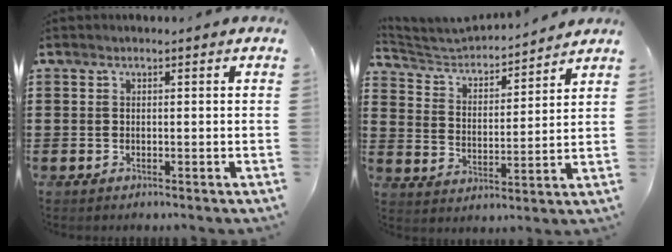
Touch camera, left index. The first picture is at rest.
{"total": 3.8, "force": [3.7, 0.8, 0.5], "torque": [-0.035, -0.029, 0.056]}